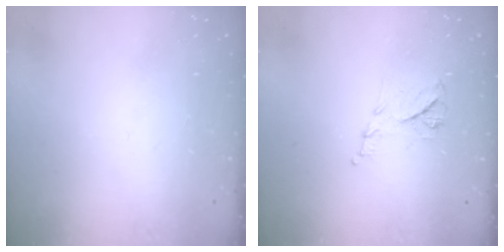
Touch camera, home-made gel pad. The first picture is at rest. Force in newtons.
{"total": 8.8, "press": 8.7, "slide": 1.0}